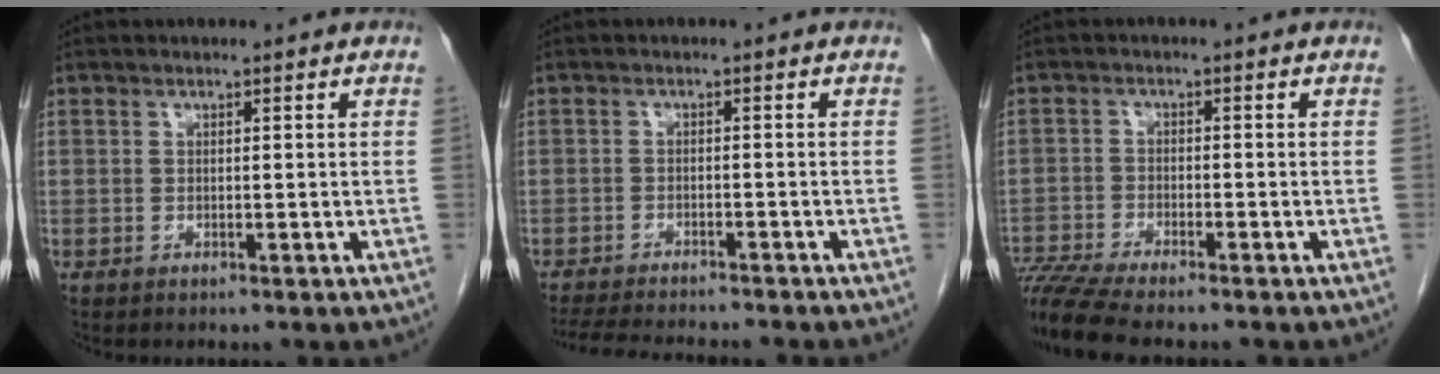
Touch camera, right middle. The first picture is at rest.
{"total": 12.2, "force": [-10.9, 1.3, 5.2], "torque": [-0.075, -0.016, -0.152]}
{"total": 8.8, "force": [-7.8, 0.2, 4.1], "torque": [-0.070, -0.015, -0.132]}